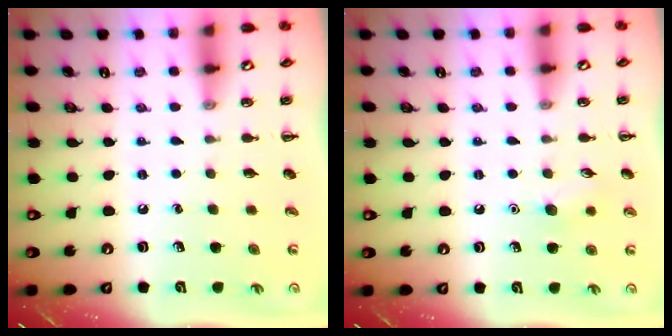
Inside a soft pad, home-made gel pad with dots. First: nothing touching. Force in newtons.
{"total": 5.8, "press": 5.7, "slide": 1.3}